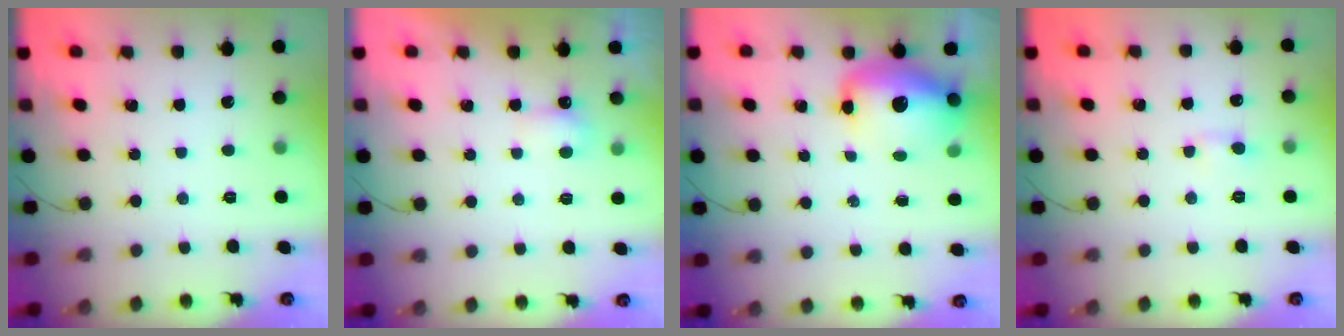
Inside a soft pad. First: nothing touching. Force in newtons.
{"total": 3.6, "press": 3.5, "slide": 1.1}
{"total": 13.8, "press": 13.2, "slide": 4.1}
{"total": 2.3, "press": 2.0, "slide": 1.3}